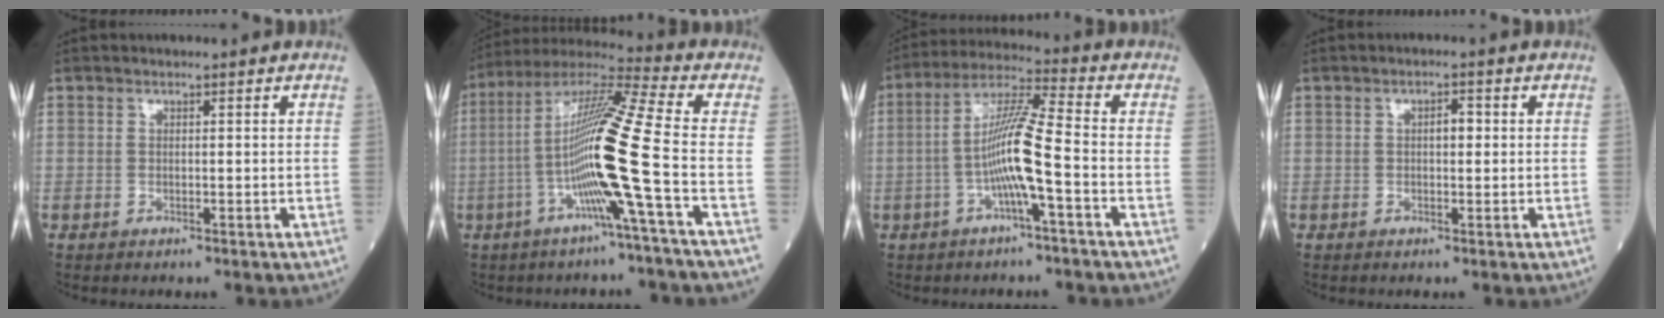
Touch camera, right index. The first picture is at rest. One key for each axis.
{"total": 15.4, "fx": -3.7, "fy": -2.0, "fz": 14.9, "tx": -0.281, "ty": 0.006, "tz": -0.082}
{"total": 9.7, "fx": -2.4, "fy": -0.1, "fz": 9.4, "tx": -0.181, "ty": 0.014, "tz": -0.051}
{"total": 2.1, "fx": 0.3, "fy": 0.8, "fz": 1.9, "tx": -0.032, "ty": 0.004, "tz": 0.004}